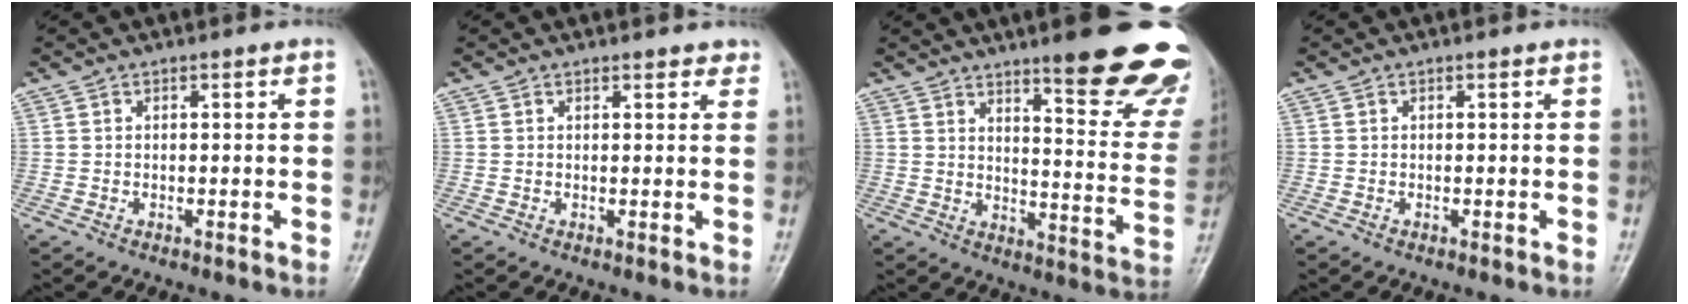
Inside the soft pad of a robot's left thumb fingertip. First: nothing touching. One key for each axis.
{"total": 2.3, "fx": 1.9, "fy": 0.9, "fz": 0.8, "tx": 0.010, "ty": -0.005, "tz": 0.017}
{"total": 22.4, "fx": 15.6, "fy": 4.8, "fz": 15.4, "tx": -0.159, "ty": -0.094, "tz": 0.198}
{"total": 0.0}